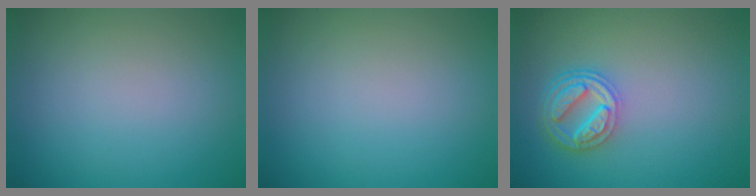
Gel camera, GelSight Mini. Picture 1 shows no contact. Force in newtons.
{"total": 0.0}
{"total": 4.5, "press": 3.5, "slide": 2.9}